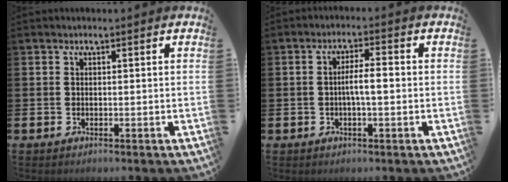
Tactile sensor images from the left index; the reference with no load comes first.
{"total": 3.4, "force": [-0.4, 0.8, 3.2], "torque": [-0.062, 0.006, -0.009]}